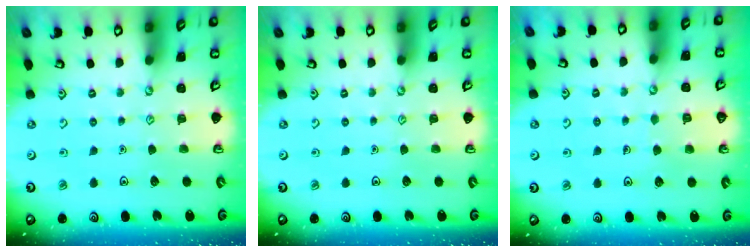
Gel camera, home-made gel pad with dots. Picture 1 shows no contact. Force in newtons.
{"total": 0.0}
{"total": 4.8, "press": 4.8, "slide": 0.3}